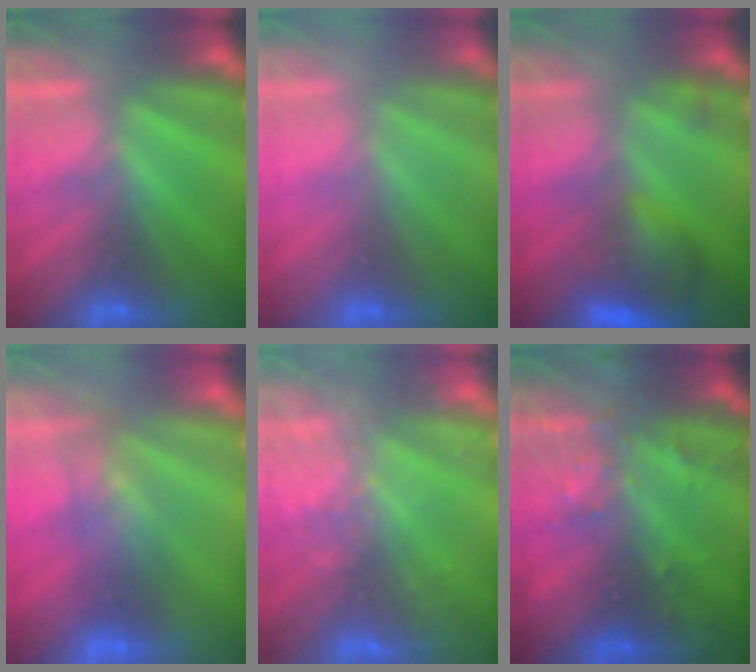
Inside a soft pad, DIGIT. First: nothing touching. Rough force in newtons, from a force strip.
{"total": 2.9}
{"total": 7.7}
{"total": 2.7}
{"total": 6.6}
{"total": 6.9}